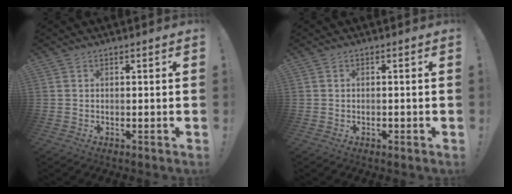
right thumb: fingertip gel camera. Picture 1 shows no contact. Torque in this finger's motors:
{"motor_torque": [0.12, -0.04, -0.08, -0.12, 0.05]}